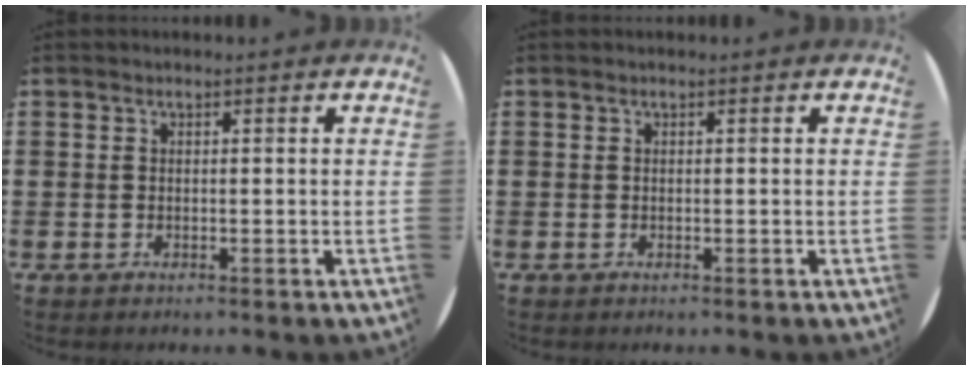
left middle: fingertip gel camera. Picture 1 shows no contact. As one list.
[{"total": 0.0}]